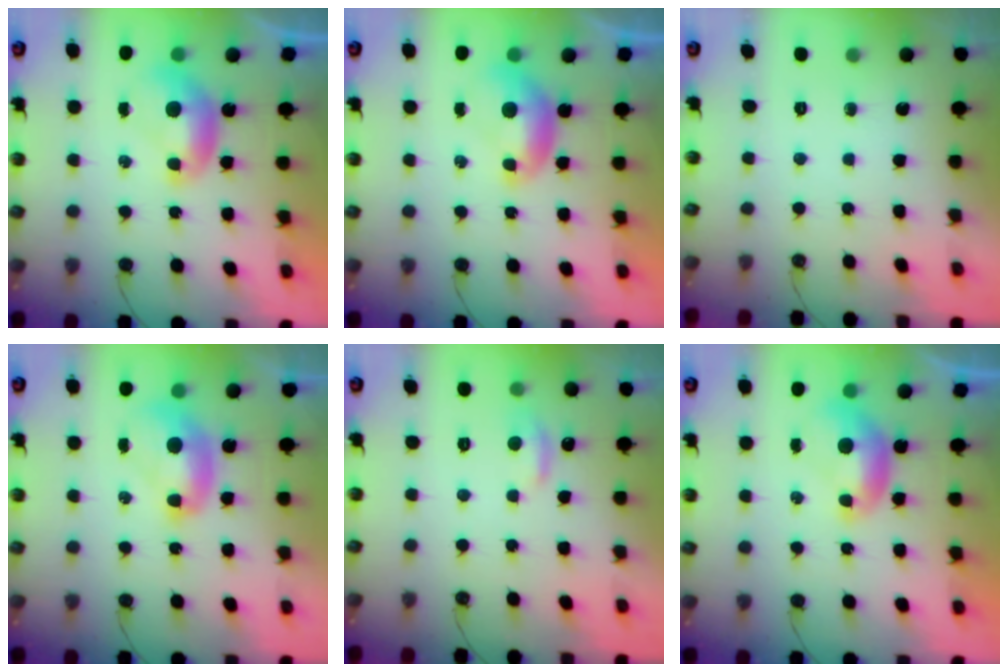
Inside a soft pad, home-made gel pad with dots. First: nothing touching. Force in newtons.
{"total": 0.0}
{"total": 0.0}
{"total": 2.2, "press": 2.2, "slide": 0.2}
{"total": 0.8, "press": 0.1, "slide": 0.8}
{"total": 0.0}